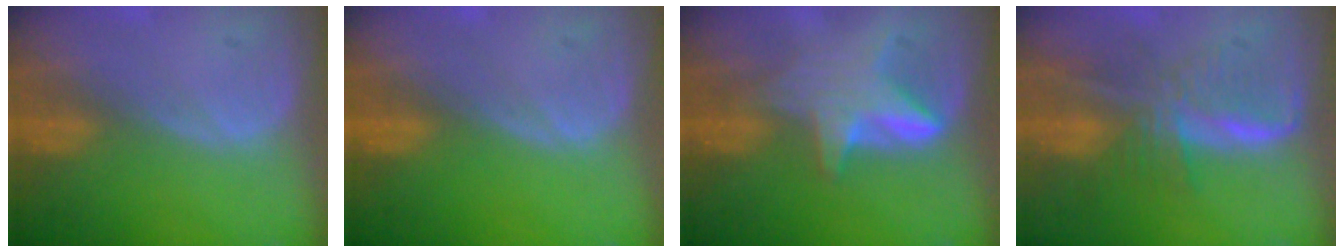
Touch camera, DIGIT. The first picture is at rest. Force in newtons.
{"total": 0.0}
{"total": 6.1, "press": 5.8, "slide": 2.1}
{"total": 8.2, "press": 6.9, "slide": 4.4}